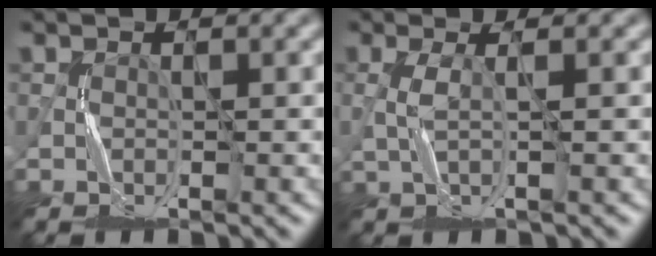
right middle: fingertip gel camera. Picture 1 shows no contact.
{"total": 1.5, "force": [-0.1, 0.3, 1.5], "torque": [-0.033, 0.003, -0.001]}